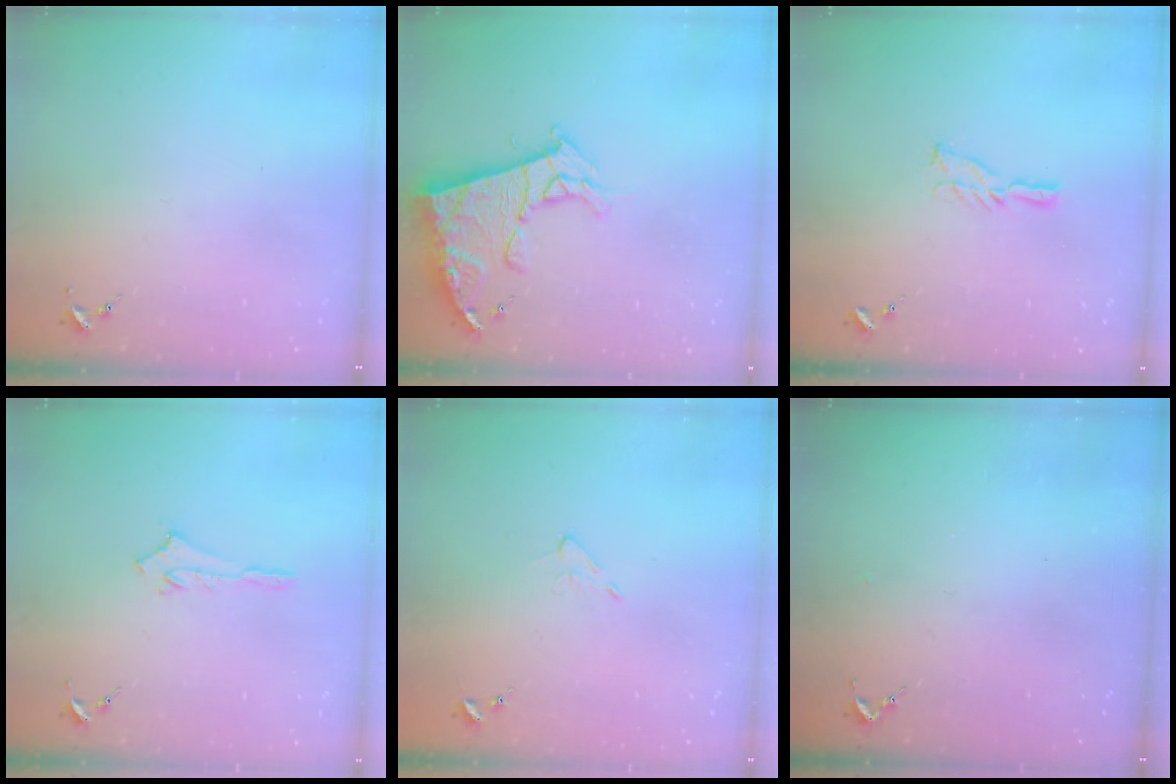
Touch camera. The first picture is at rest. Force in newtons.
{"total": 14.1, "press": 14.0, "slide": 1.5}
{"total": 5.8, "press": 5.8, "slide": 0.5}
{"total": 2.5, "press": 2.5, "slide": 0.2}
{"total": 4.3, "press": 4.3, "slide": 0.7}
{"total": 2.6, "press": 2.5, "slide": 0.3}